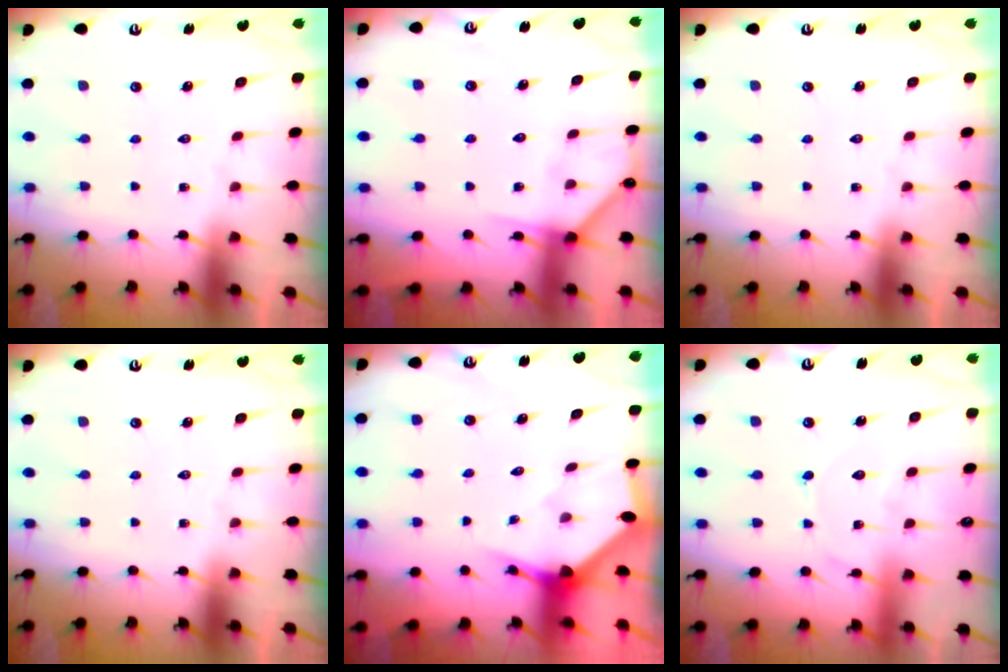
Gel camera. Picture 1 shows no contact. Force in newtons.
{"total": 5.5, "press": 5.5, "slide": 0.5}
{"total": 0.0}
{"total": 0.0}
{"total": 2.6, "press": 2.6, "slide": 0.1}
{"total": 8.1, "press": 8.0, "slide": 0.8}